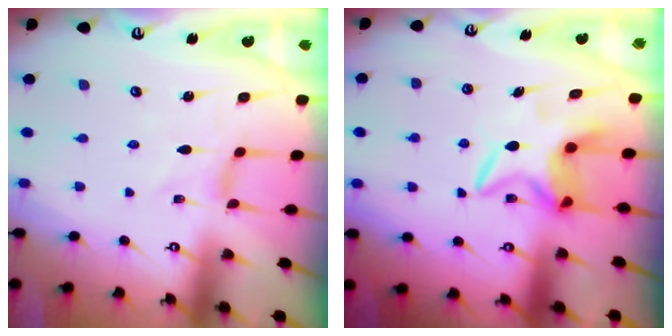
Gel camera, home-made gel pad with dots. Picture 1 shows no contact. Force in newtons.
{"total": 6.9, "press": 6.9, "slide": 0.3}